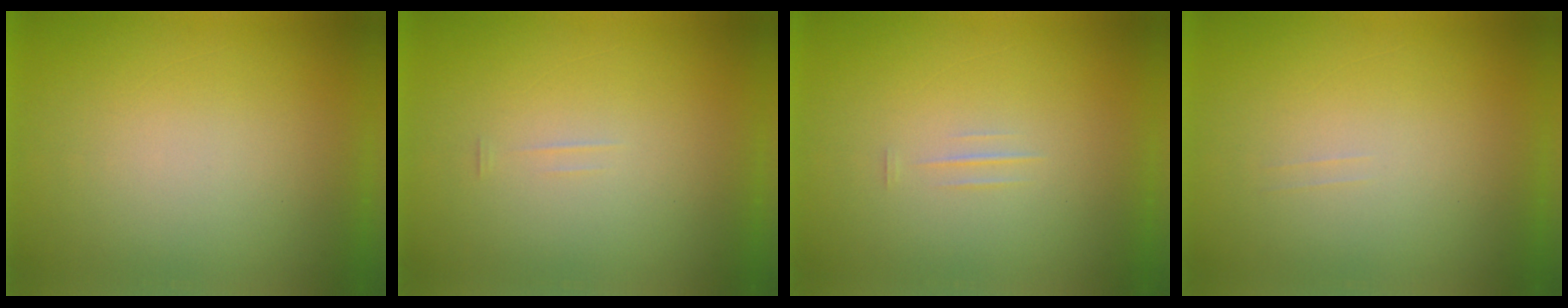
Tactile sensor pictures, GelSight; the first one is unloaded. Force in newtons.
{"total": 1.8}
{"total": 1.3}
{"total": 1.1}